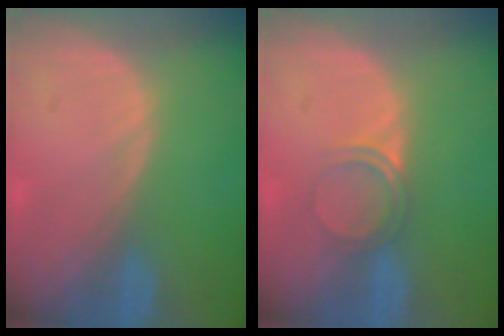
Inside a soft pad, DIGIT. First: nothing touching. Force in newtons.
{"total": 2.9, "press": 2.6, "slide": 1.1}